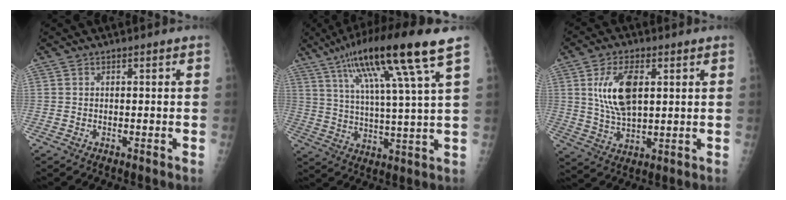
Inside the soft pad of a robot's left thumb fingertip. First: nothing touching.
{"total": 18.5, "force": [10.0, 1.3, 15.5], "torque": [-0.266, -0.019, 0.170]}
{"total": 11.1, "force": [3.0, 5.5, 9.2], "torque": [-0.168, -0.011, 0.063]}